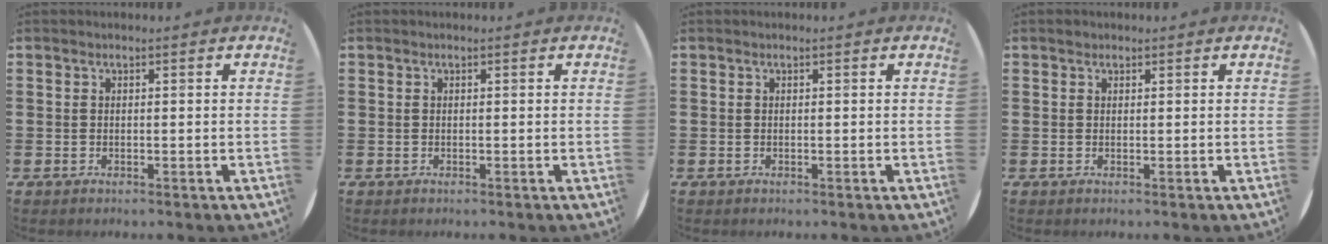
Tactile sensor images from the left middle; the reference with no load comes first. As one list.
[{"total": 0.0}, {"total": 0.0}, {"total": 0.5, "force": [0.4, 0.3, 0.0], "torque": [0.010, 0.001, 0.006]}]